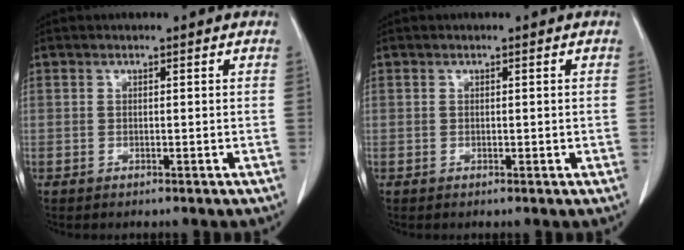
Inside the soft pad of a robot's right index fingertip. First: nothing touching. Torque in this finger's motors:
{"motor_torque": [-0.05, 0.04, 0.00, 0.03]}